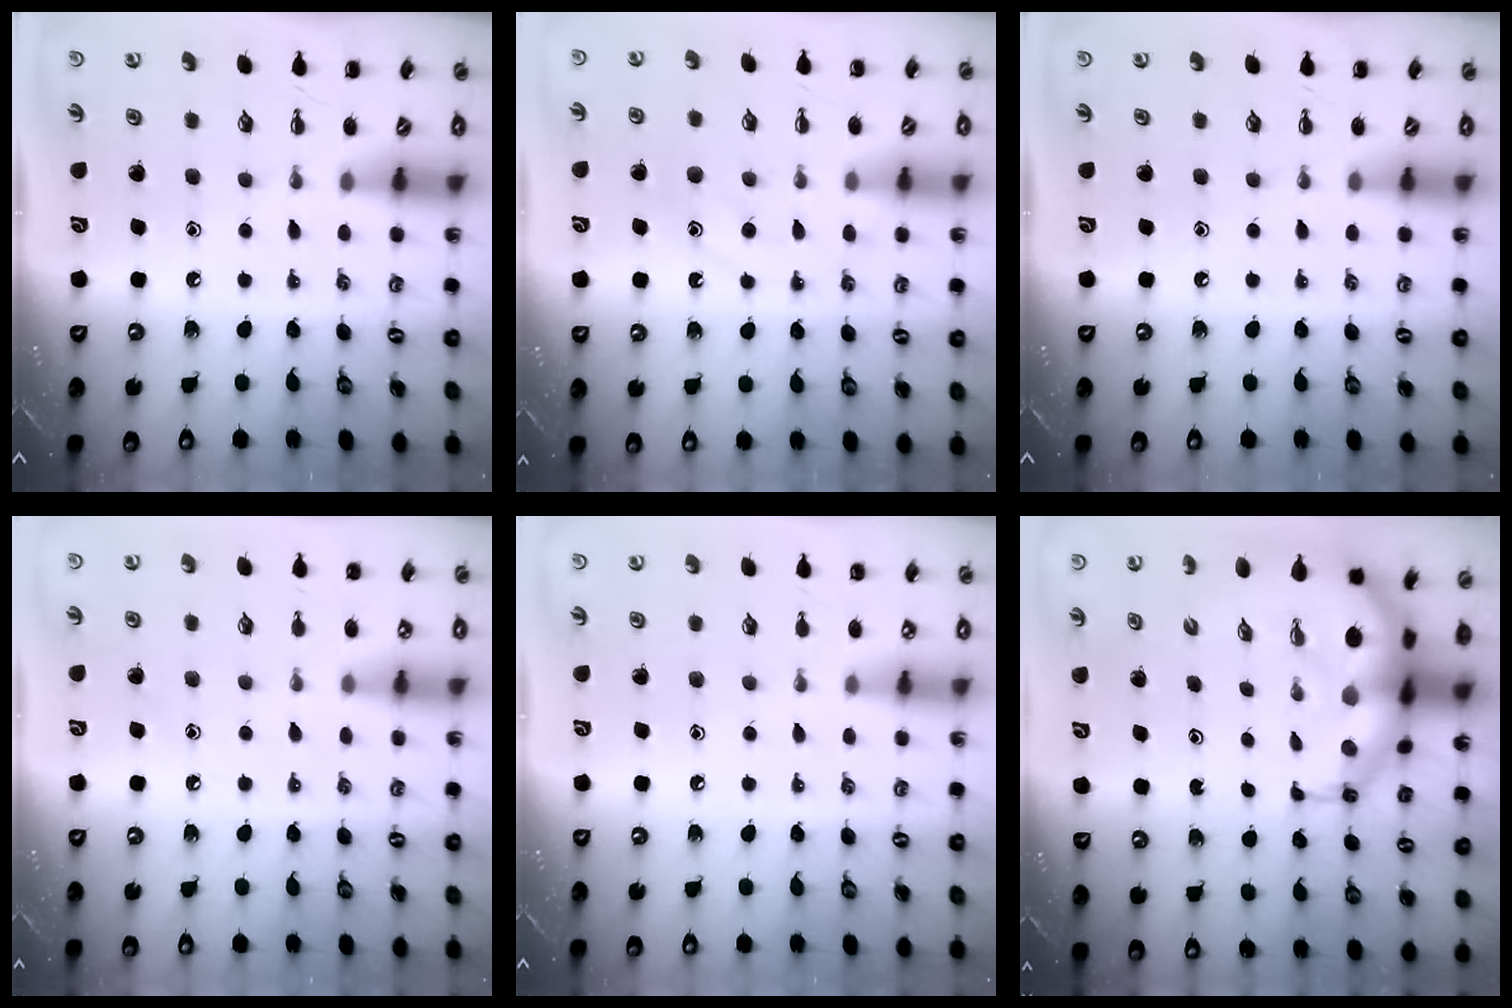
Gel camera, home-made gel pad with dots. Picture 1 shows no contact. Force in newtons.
{"total": 11.1, "press": 11.1, "slide": 0.5}
{"total": 0.0}
{"total": 7.6, "press": 7.3, "slide": 2.3}
{"total": 4.1, "press": 4.0, "slide": 0.9}
{"total": 10.8, "press": 10.3, "slide": 3.0}